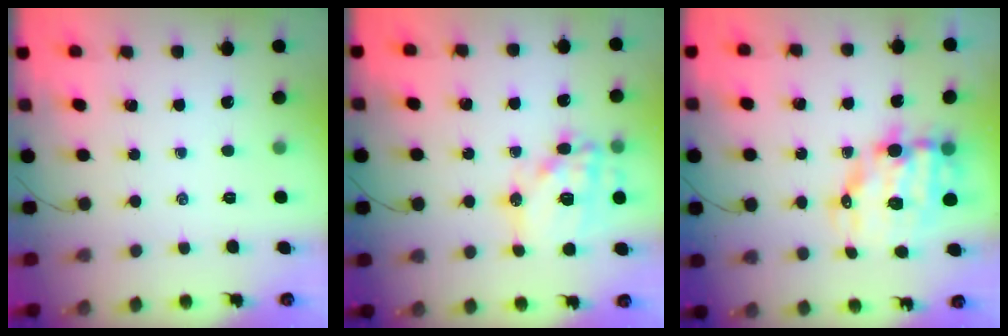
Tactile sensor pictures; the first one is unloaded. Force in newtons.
{"total": 17.1, "press": 16.7, "slide": 3.3}
{"total": 13.0, "press": 12.7, "slide": 2.8}